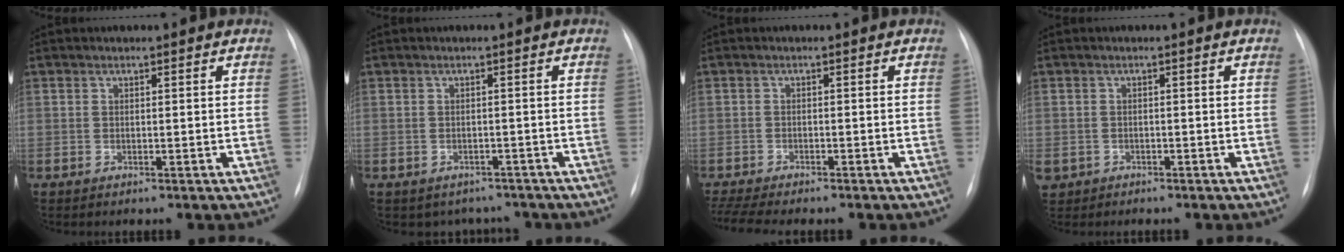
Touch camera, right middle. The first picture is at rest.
{"total": 4.3, "force": [-3.6, 2.4, 0.0], "torque": [0.011, 0.015, -0.041]}
{"total": 7.5, "force": [-6.5, 1.0, 3.6], "torque": [-0.064, -0.003, -0.101]}
{"total": 3.9, "force": [-2.3, 3.0, 0.8], "torque": [-0.024, 0.000, -0.036]}